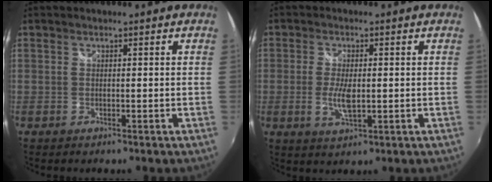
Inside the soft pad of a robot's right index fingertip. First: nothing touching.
{"total": 5.0, "force": [-0.6, 1.9, 4.6], "torque": [-0.092, -0.009, -0.011]}